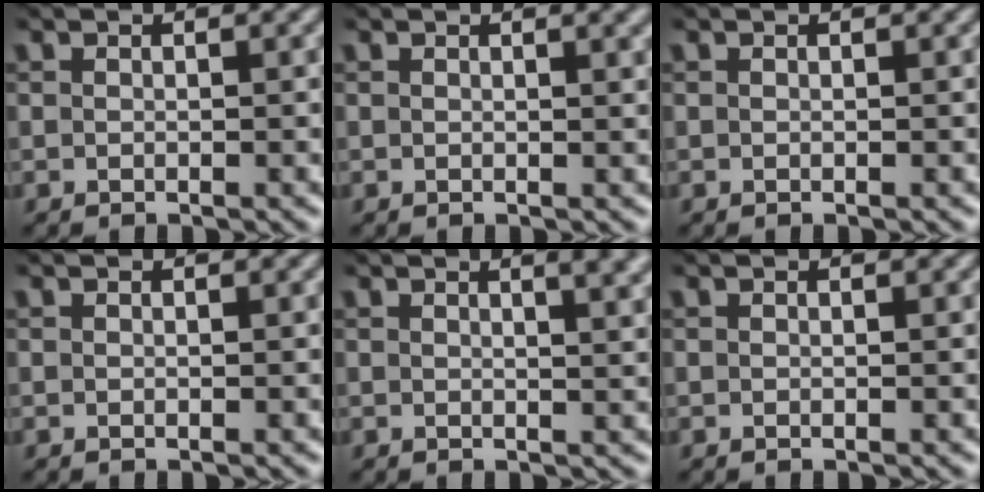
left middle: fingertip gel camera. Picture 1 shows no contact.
{"total": 2.0, "force": [1.1, 0.7, 1.5], "torque": [-0.010, 0.004, 0.010]}
{"total": 0.0}
{"total": 0.0}
{"total": 4.3, "force": [2.2, 1.8, 3.2], "torque": [-0.012, 0.022, 0.008]}
{"total": 0.0}